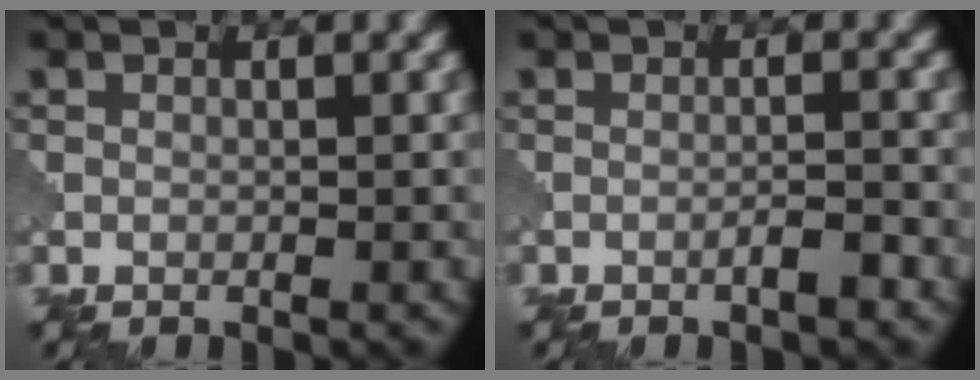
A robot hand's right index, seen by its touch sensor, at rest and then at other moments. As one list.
[{"total": 1.5, "force": [-0.9, 0.1, 1.2], "torque": [-0.016, 0.006, -0.019]}]